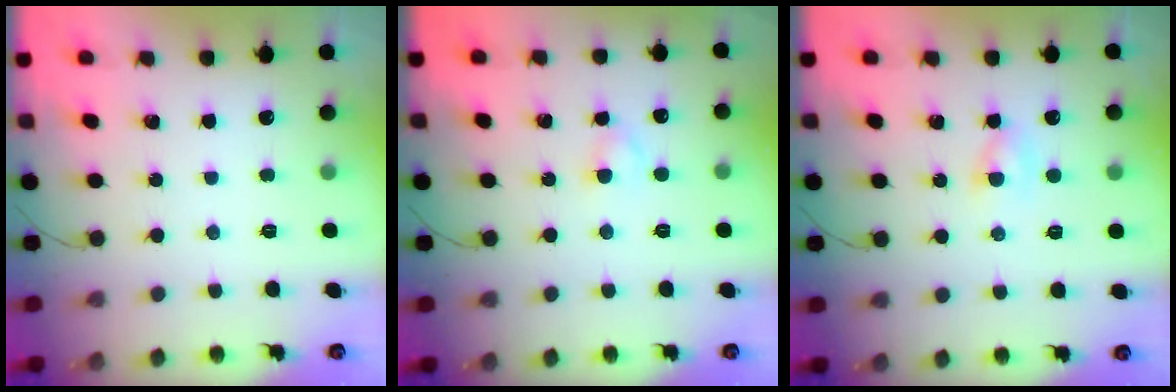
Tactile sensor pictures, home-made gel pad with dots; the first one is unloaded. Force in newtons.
{"total": 2.8, "press": 2.6, "slide": 1.1}
{"total": 2.0, "press": 1.8, "slide": 0.8}